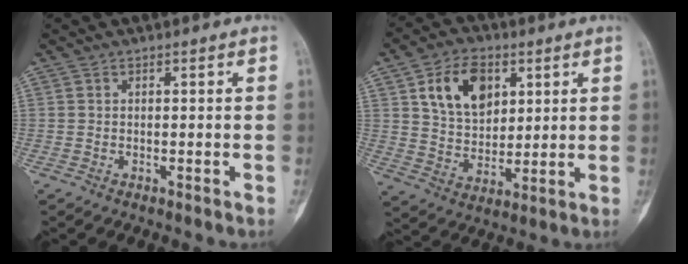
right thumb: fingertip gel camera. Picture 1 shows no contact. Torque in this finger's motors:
{"motor_torque": [0.00, 2.44, 0.47, -0.21, 0.09]}